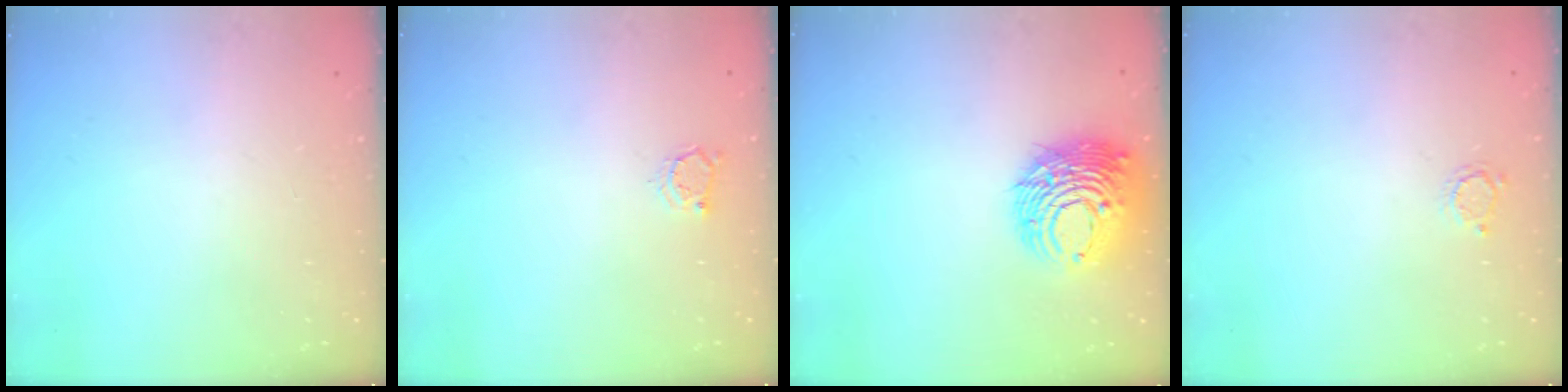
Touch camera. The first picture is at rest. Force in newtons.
{"total": 3.1, "press": 3.0, "slide": 0.5}
{"total": 12.5, "press": 12.4, "slide": 1.5}
{"total": 2.6, "press": 2.6, "slide": 0.4}